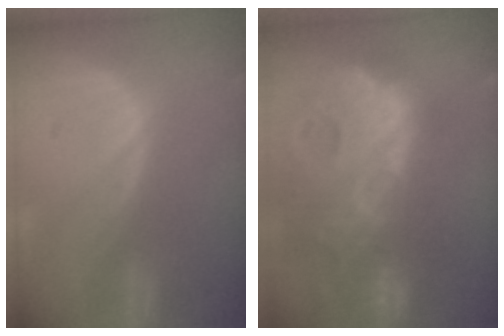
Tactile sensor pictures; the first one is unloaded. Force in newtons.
{"total": 14.8, "press": 12.8, "slide": 7.5}